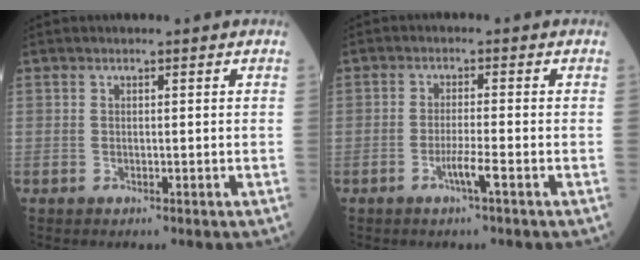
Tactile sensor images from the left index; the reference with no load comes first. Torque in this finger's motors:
{"motor_torque": [-0.10, -0.09, 0.06, 0.02]}